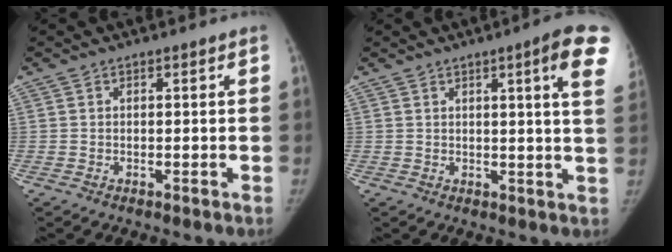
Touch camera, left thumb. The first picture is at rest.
{"total": 10.0, "force": [4.7, 0.6, 8.9], "torque": [-0.101, -0.016, 0.043]}